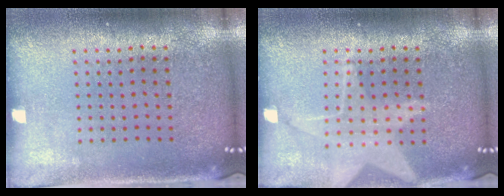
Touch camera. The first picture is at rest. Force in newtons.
{"total": 1.6, "press": 1.4, "slide": 0.7}